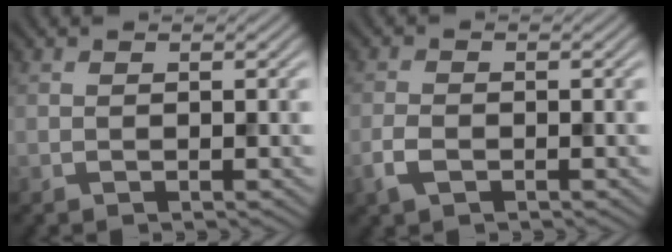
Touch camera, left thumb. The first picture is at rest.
{"total": 2.5, "force": [-1.3, 1.3, 1.7], "torque": [-0.043, -0.004, -0.029]}